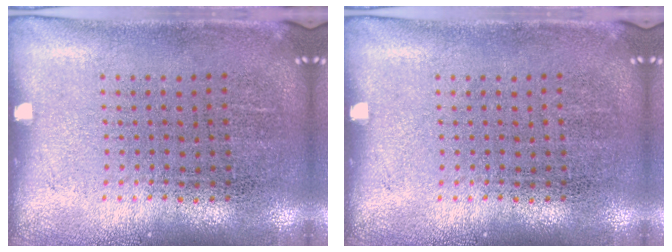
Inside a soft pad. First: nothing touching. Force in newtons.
{"total": 0.0}